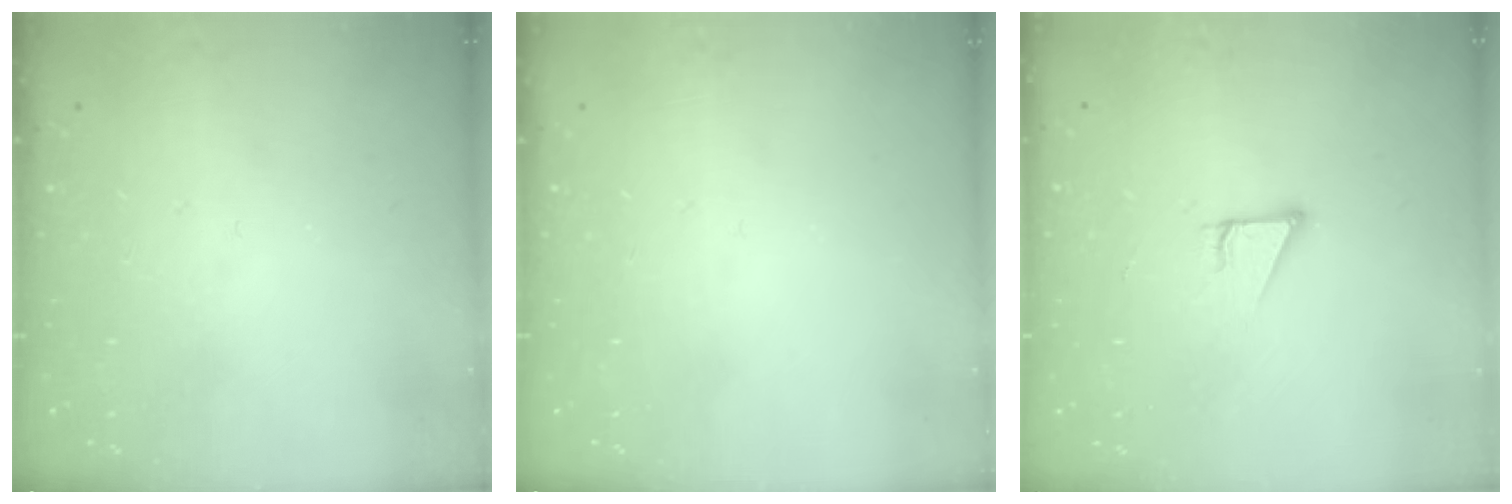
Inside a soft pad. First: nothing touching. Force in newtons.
{"total": 0.0}
{"total": 2.9, "press": 2.9, "slide": 0.1}